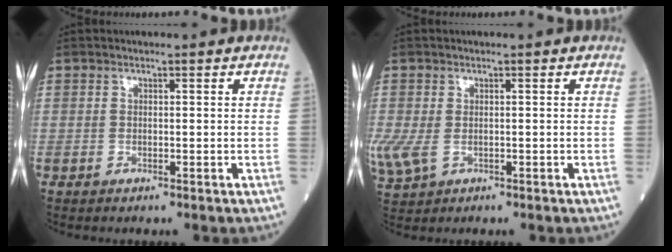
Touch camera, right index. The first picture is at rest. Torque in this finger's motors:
{"motor_torque": [0.85, -0.21, 0.57, 0.12]}